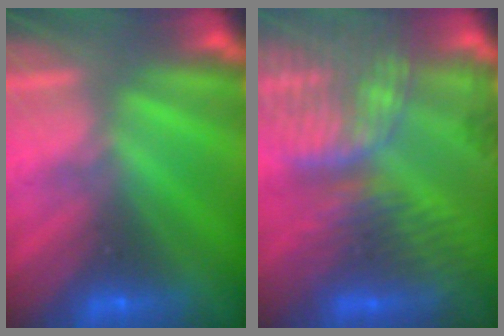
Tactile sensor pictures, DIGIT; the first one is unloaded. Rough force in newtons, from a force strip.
{"total": 9.5}